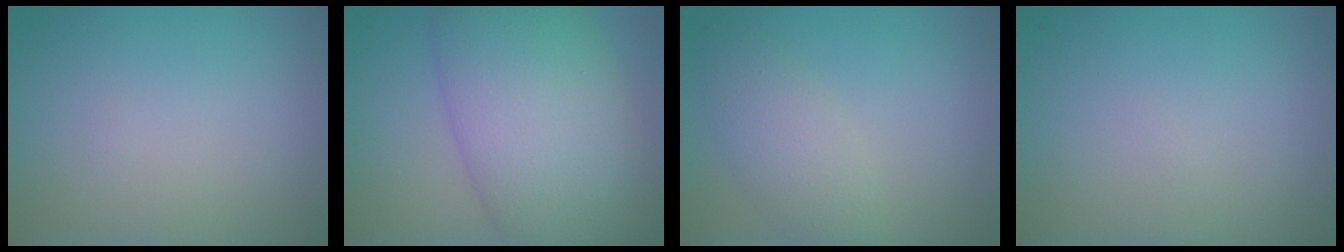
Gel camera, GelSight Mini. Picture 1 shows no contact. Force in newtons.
{"total": 12.3, "press": 12.2, "slide": 0.6}
{"total": 3.1, "press": 3.1, "slide": 0.1}
{"total": 0.0}